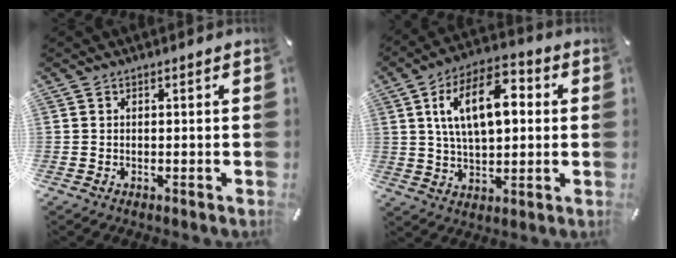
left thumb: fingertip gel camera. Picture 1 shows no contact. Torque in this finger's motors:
{"motor_torque": [0.46, 0.84, 1.94, -0.81, 0.70]}